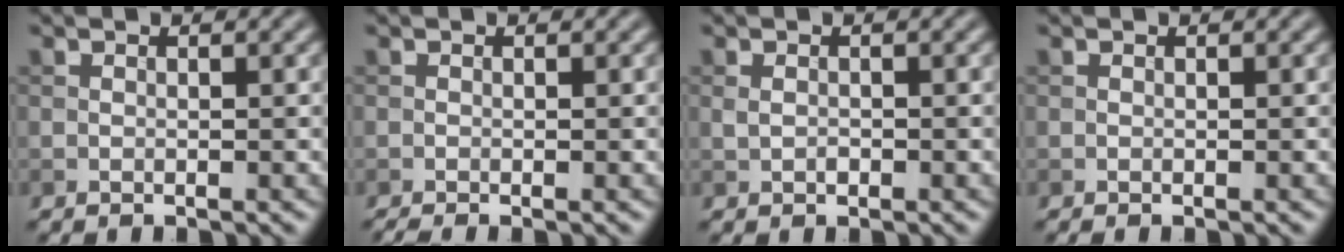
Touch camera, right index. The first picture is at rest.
{"total": 1.0, "force": [-0.7, 0.1, 0.7], "torque": [-0.009, -0.005, -0.013]}
{"total": 0.8, "force": [0.0, 0.6, 0.6], "torque": [-0.012, -0.001, -0.001]}
{"total": 0.0}